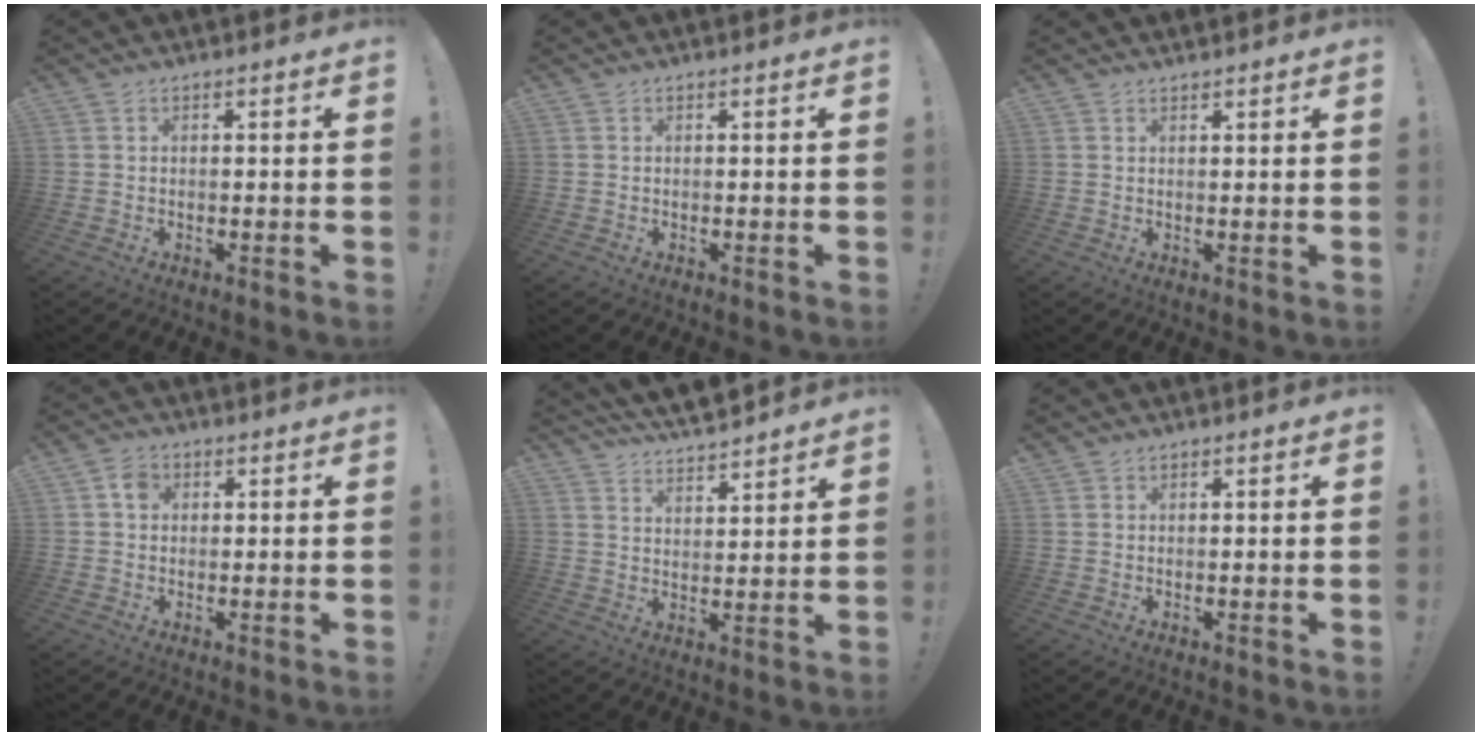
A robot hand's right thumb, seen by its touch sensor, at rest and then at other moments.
{"total": 0.0}
{"total": 1.1, "force": [1.0, 0.2, 0.1], "torque": [0.003, -0.006, 0.019]}
{"total": 3.8, "force": [1.0, 3.1, 2.0], "torque": [-0.029, 0.006, 0.017]}
{"total": 7.0, "force": [6.5, 1.7, 1.9], "torque": [-0.041, -0.057, 0.118]}
{"total": 0.7, "force": [0.7, 0.3, 0.1], "torque": [0.005, -0.002, 0.012]}